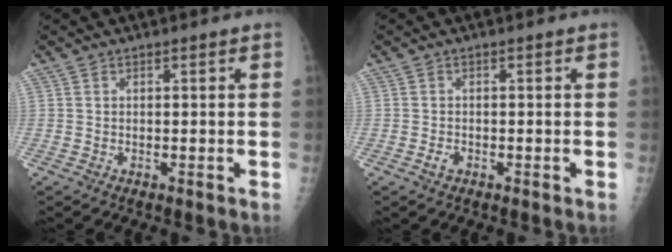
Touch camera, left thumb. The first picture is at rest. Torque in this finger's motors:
{"motor_torque": [-0.32, 0.18, 0.17, 0.08, 0.01]}